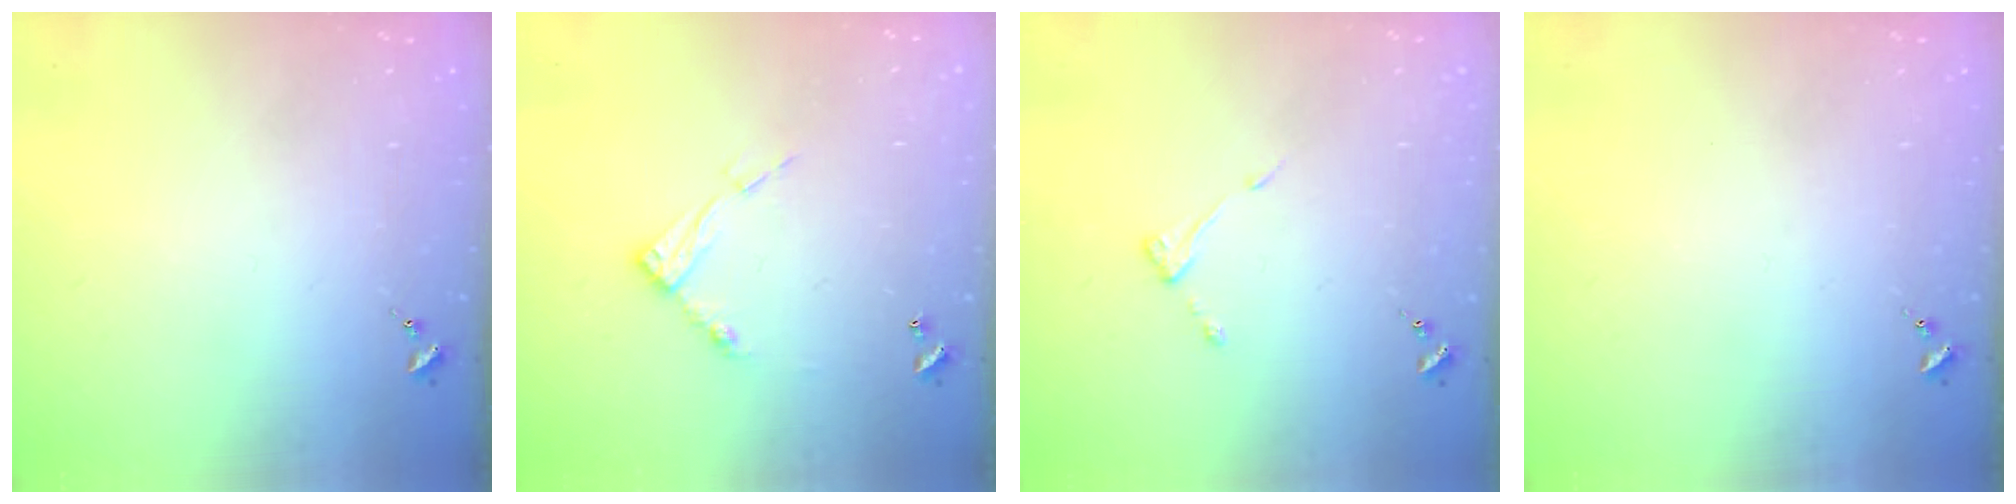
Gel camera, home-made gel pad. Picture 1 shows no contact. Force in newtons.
{"total": 10.4, "press": 10.3, "slide": 0.7}
{"total": 3.8, "press": 3.8, "slide": 0.3}
{"total": 0.0}